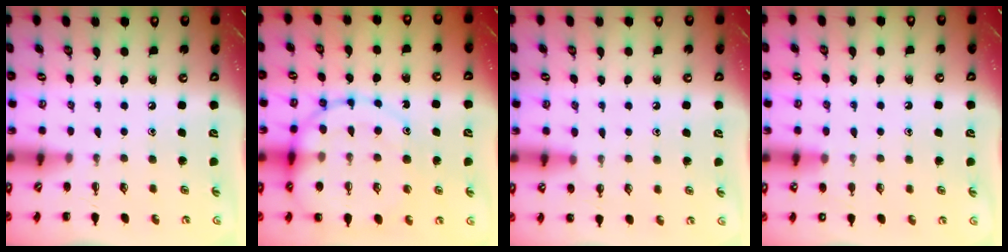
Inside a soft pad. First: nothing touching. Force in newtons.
{"total": 15.9, "press": 15.8, "slide": 2.4}
{"total": 6.8, "press": 6.5, "slide": 2.1}
{"total": 8.4, "press": 8.2, "slide": 2.0}